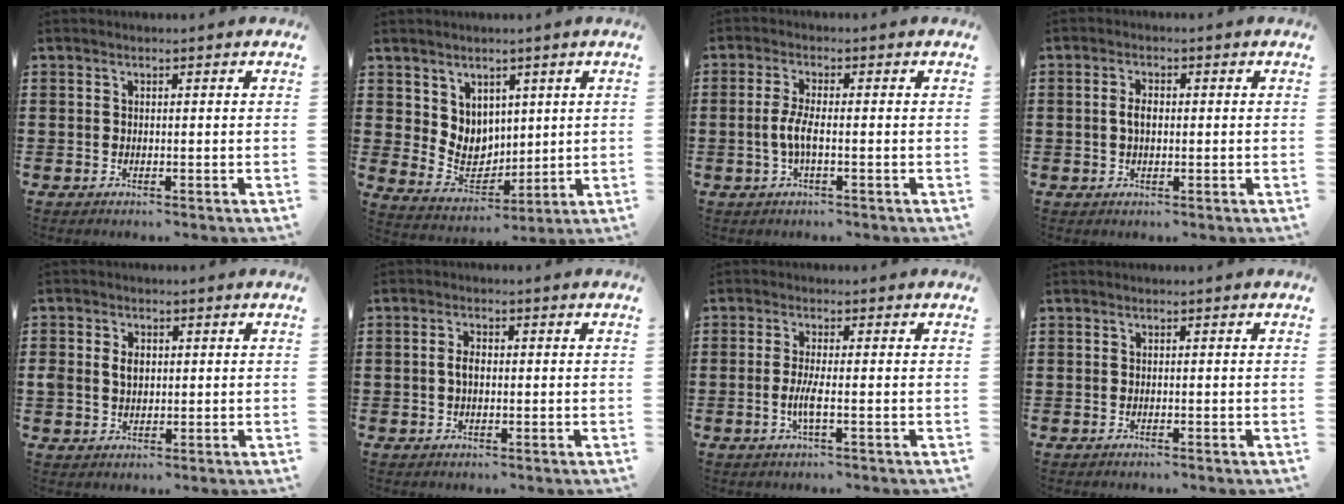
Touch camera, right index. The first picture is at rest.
{"total": 6.0, "force": [3.5, 4.9, 0.7], "torque": [-0.035, -0.014, 0.068]}
{"total": 3.8, "force": [-0.8, 0.7, 3.7], "torque": [-0.088, -0.007, -0.023]}
{"total": 2.5, "force": [0.0, 1.3, 2.2], "torque": [-0.044, 0.005, -0.001]}
{"total": 3.0, "force": [0.4, 2.2, 2.0], "torque": [-0.043, 0.010, 0.006]}
{"total": 2.4, "force": [-0.1, 1.2, 2.1], "torque": [-0.041, 0.005, -0.003]}
{"total": 3.3, "force": [-0.8, 0.2, 3.1], "torque": [-0.070, -0.010, -0.020]}
{"total": 0.0}